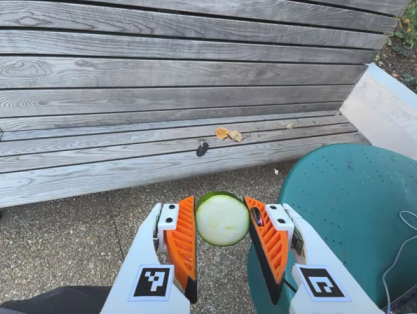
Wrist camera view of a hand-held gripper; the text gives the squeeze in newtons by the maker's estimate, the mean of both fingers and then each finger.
{"total": 7.7, "left": 7.2, "right": 8.1}